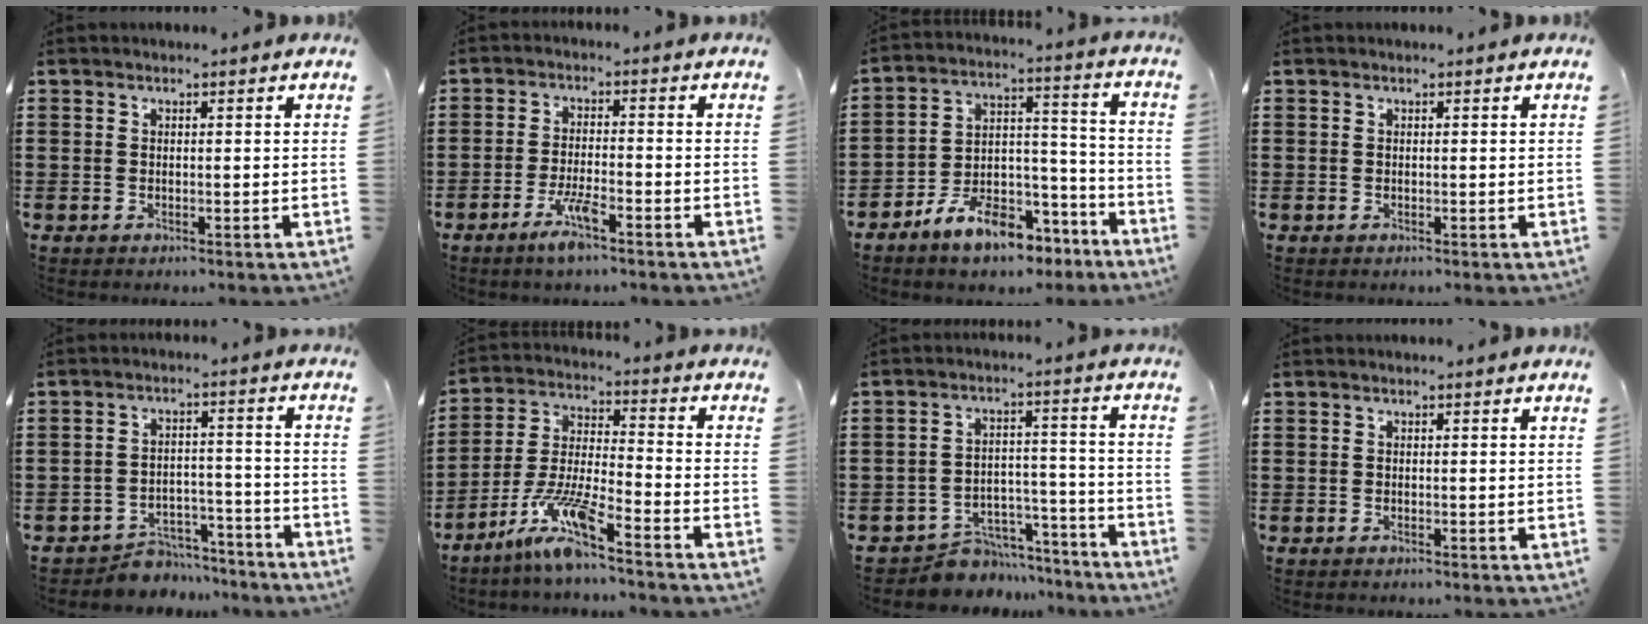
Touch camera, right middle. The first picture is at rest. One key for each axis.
{"total": 5.0, "fx": -3.2, "fy": 0.7, "fz": 3.8, "tx": -0.082, "ty": -0.004, "tz": -0.060}
{"total": 9.7, "fx": -8.0, "fy": 3.7, "fz": 4.1, "tx": -0.072, "ty": 0.033, "tz": -0.149}
{"total": 0.0}
{"total": 5.1, "fx": -4.9, "fy": 1.3, "fz": 0.2, "tx": -0.005, "ty": 0.013, "tz": -0.101}
{"total": 9.4, "fx": -7.1, "fy": 0.5, "fz": 6.1, "tx": -0.139, "ty": -0.014, "tz": -0.141}
{"total": 6.5, "fx": -6.2, "fy": 2.1, "fz": 0.6, "tx": -0.007, "ty": 0.027, "tz": -0.120}
{"total": 0.0}